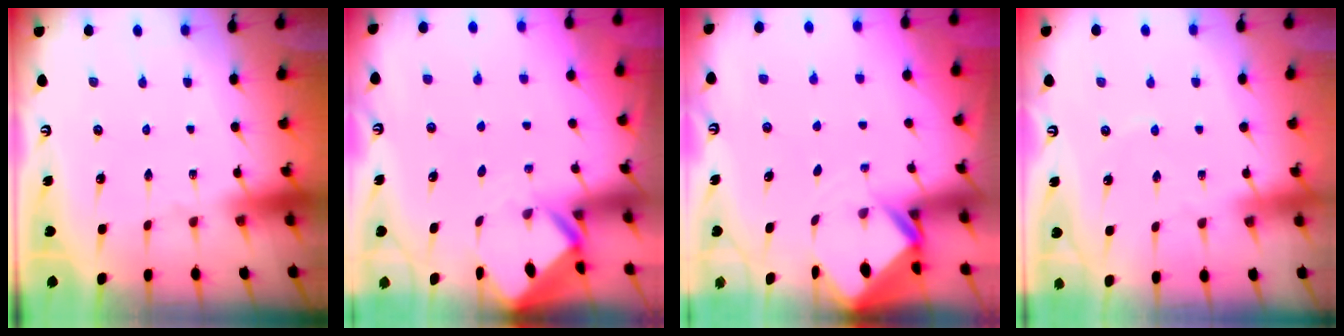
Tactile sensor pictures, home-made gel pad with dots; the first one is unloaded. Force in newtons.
{"total": 2.7, "press": 2.7, "slide": 0.2}
{"total": 2.9, "press": 2.9, "slide": 0.2}
{"total": 1.1, "press": 1.1, "slide": 0.2}